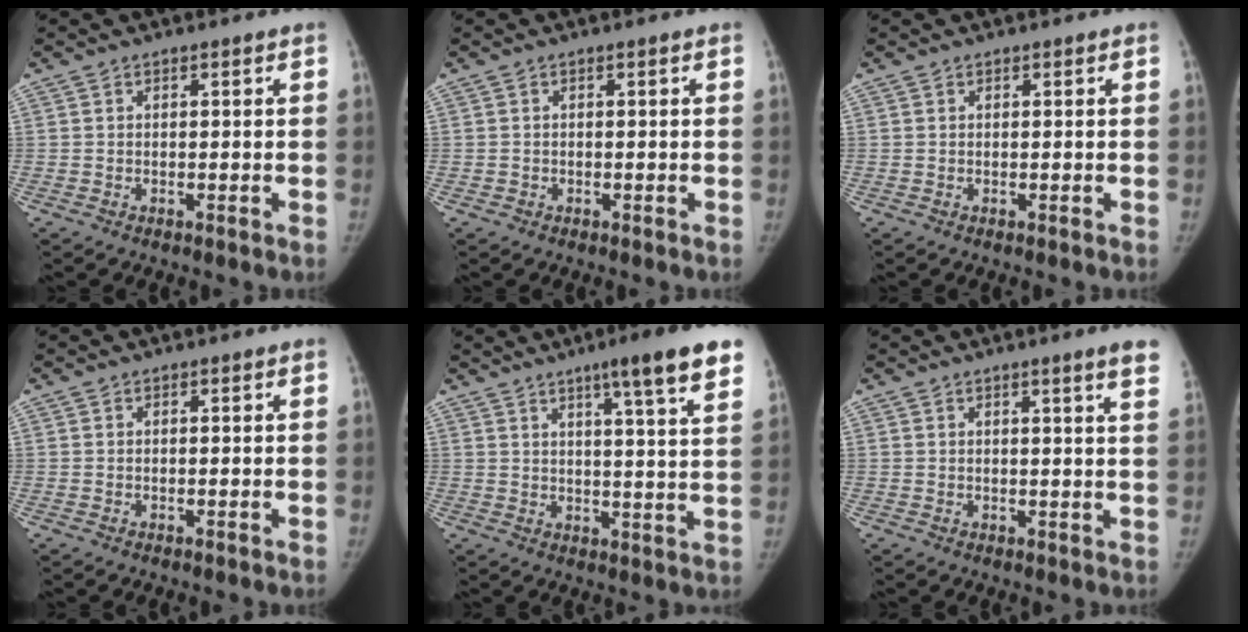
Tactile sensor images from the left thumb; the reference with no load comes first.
{"total": 0.7, "force": [-0.3, 0.6, -0.2], "torque": [0.011, 0.005, -0.005]}
{"total": 0.0}
{"total": 0.0}
{"total": 13.5, "force": [8.5, 0.9, 10.4], "torque": [-0.136, -0.035, 0.105]}
{"total": 5.5, "force": [3.7, -0.3, 4.0], "torque": [-0.048, -0.014, 0.039]}